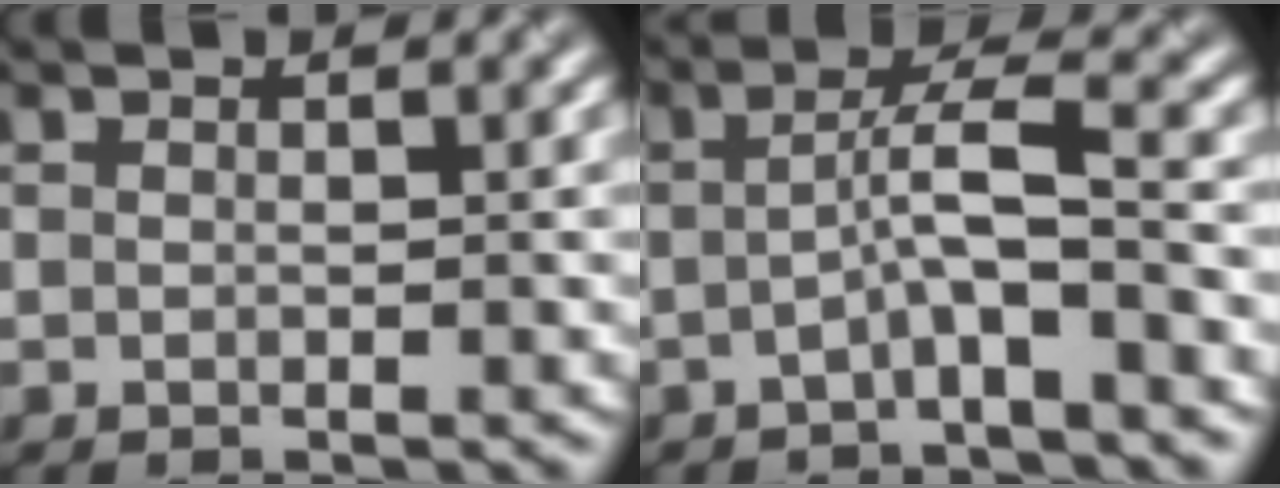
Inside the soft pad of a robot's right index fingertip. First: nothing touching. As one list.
[{"total": 3.5, "force": [-0.9, 0.3, 3.4], "torque": [-0.060, 0.015, -0.023]}]